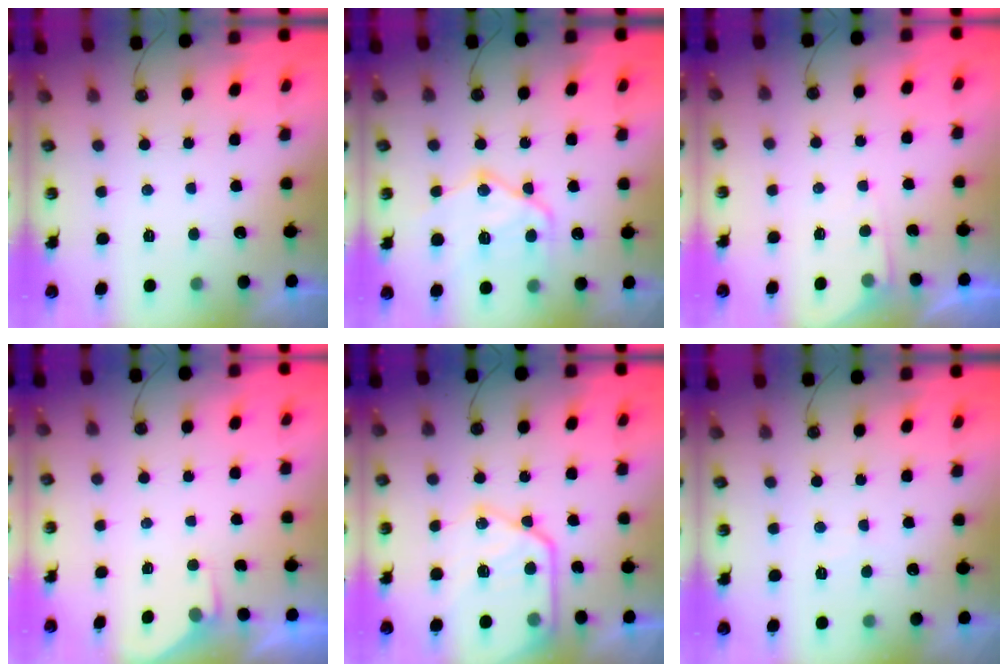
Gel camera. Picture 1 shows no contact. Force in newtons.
{"total": 15.9, "press": 15.9, "slide": 1.5}
{"total": 2.7, "press": 2.7, "slide": 0.4}
{"total": 1.8, "press": 1.7, "slide": 0.4}
{"total": 16.3, "press": 16.3, "slide": 1.5}
{"total": 3.3, "press": 3.2, "slide": 0.6}